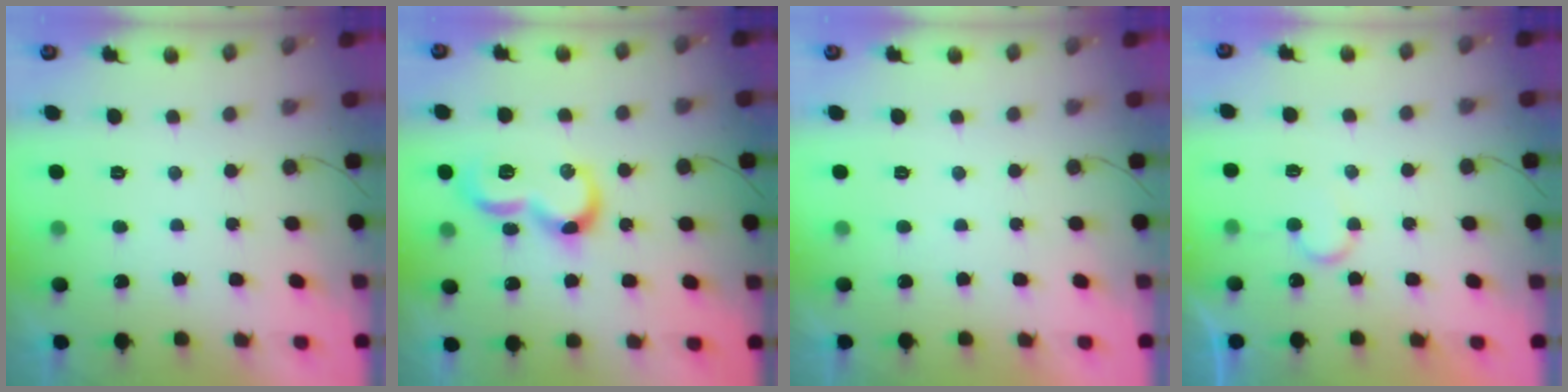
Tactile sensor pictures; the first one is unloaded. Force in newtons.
{"total": 13.0, "press": 12.9, "slide": 1.2}
{"total": 1.8, "press": 1.8, "slide": 0.0}
{"total": 7.0, "press": 6.9, "slide": 0.6}